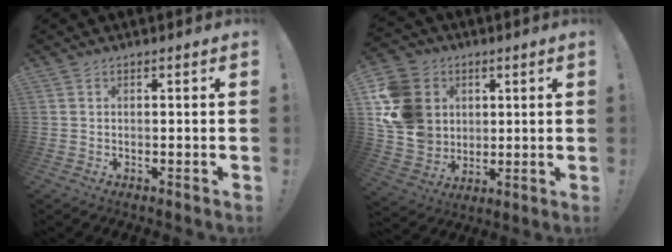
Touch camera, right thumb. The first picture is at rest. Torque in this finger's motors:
{"motor_torque": [1.62, 2.40, 0.76, -0.09, 0.08]}